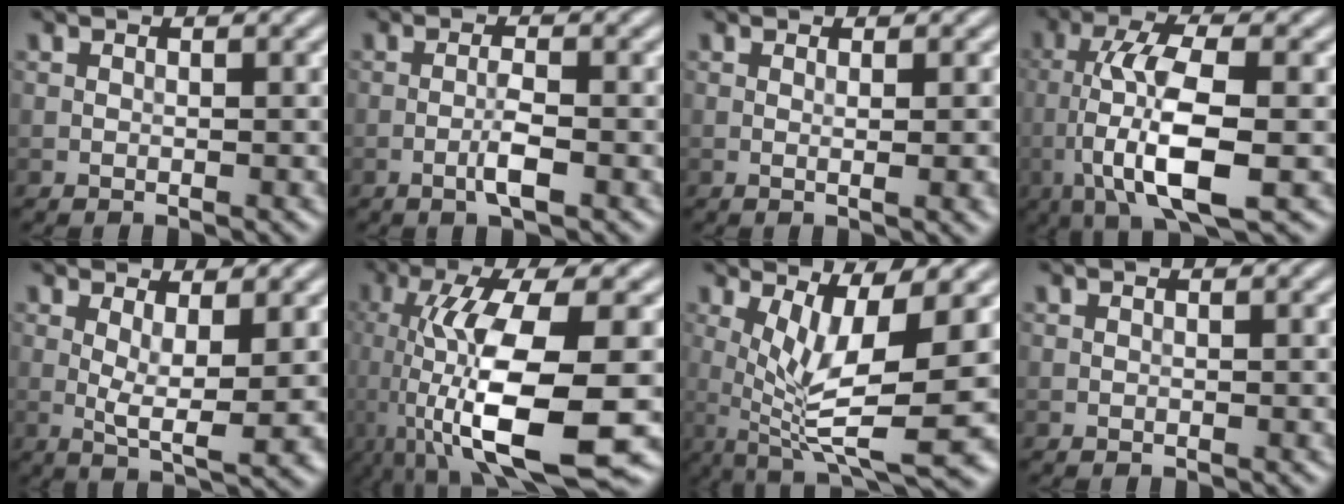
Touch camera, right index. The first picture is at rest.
{"total": 2.4, "force": [-0.9, 0.3, 2.2], "torque": [-0.041, 0.004, -0.019]}
{"total": 2.1, "force": [0.2, 0.5, 2.1], "torque": [-0.027, 0.001, 0.000]}
{"total": 9.0, "force": [-1.8, 2.6, 8.5], "torque": [-0.153, 0.004, -0.034]}
{"total": 5.1, "force": [0.7, 1.1, 5.0], "torque": [-0.087, -0.014, 0.016]}
{"total": 12.9, "force": [-2.3, 4.0, 12.1], "torque": [-0.222, -0.022, -0.036]}
{"total": 8.9, "force": [0.2, 2.5, 8.6], "torque": [-0.143, -0.014, 0.012]}
{"total": 0.0}